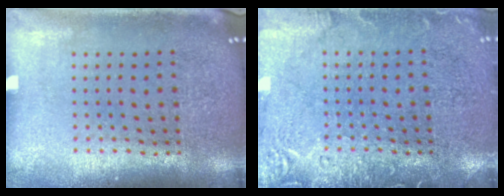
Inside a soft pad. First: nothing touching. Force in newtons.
{"total": 2.9, "press": 2.9, "slide": 0.4}